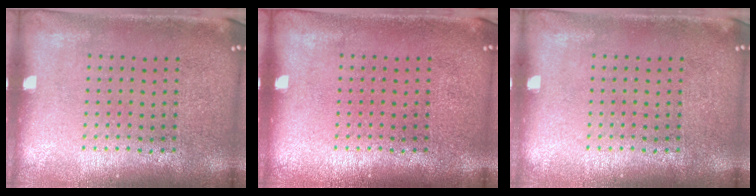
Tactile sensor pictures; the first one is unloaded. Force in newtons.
{"total": 0.0}
{"total": 0.0}